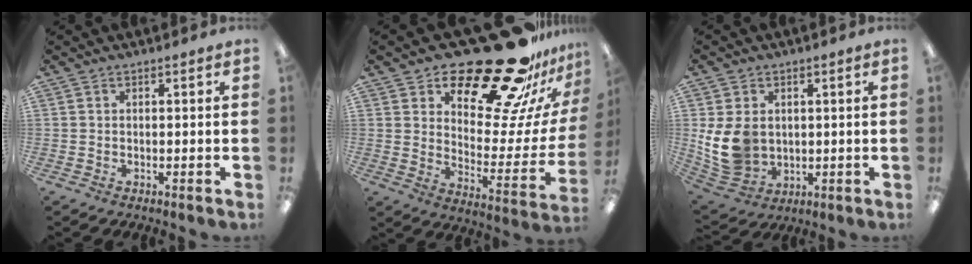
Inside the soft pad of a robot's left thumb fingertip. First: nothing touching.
{"total": 26.8, "force": [21.6, 9.4, 12.7], "torque": [-0.168, -0.158, 0.364]}
{"total": 12.0, "force": [0.9, 9.7, 7.0], "torque": [-0.176, 0.000, 0.021]}